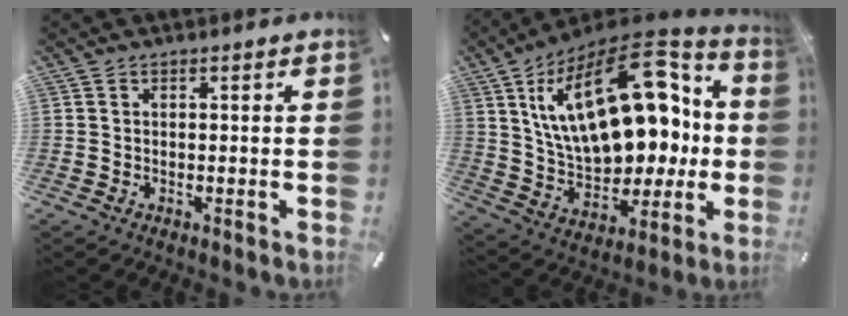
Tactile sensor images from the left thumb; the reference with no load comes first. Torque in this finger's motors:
{"motor_torque": [1.72, 3.28, 2.41, -0.36, 0.24]}